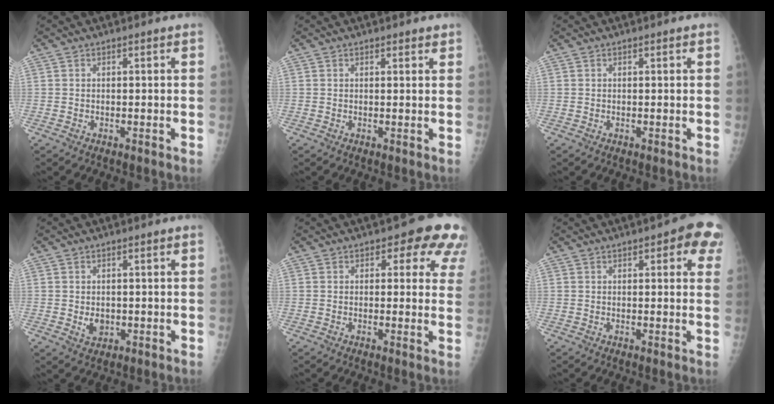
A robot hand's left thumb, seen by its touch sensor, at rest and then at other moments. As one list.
[{"total": 1.1, "force": [0.9, 0.4, 0.5], "torque": [-0.001, -0.005, 0.010]}, {"total": 0.0}, {"total": 2.8, "force": [-0.2, 2.1, 1.8], "torque": [-0.020, -0.002, 0.005]}, {"total": 9.5, "force": [5.0, 5.0, 6.3], "torque": [-0.019, -0.017, 0.044]}, {"total": 8.4, "force": [3.9, 3.0, 6.7], "torque": [-0.048, -0.005, 0.036]}]